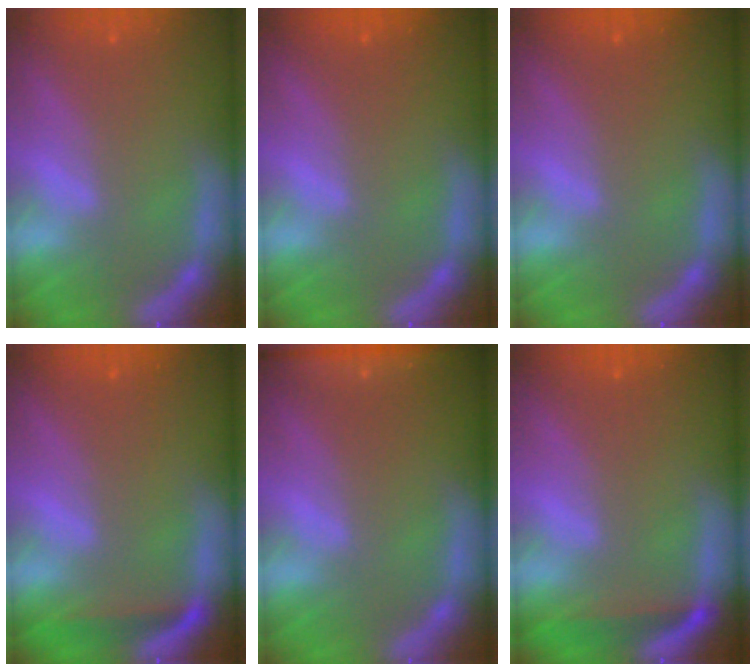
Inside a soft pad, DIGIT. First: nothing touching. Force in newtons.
{"total": 0.0}
{"total": 0.0}
{"total": 2.5}
{"total": 4.5}
{"total": 3.0}